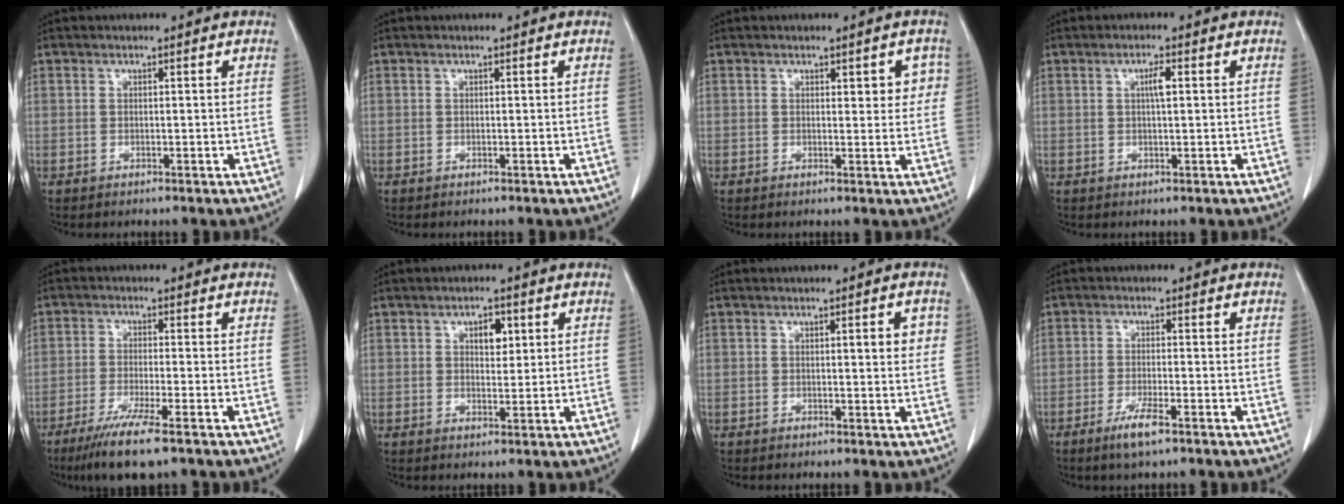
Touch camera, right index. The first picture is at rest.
{"total": 0.0}
{"total": 3.5, "force": [1.2, 1.7, 2.9], "torque": [-0.023, 0.007, 0.013]}
{"total": 2.2, "force": [0.5, 0.3, 2.1], "torque": [-0.038, 0.003, 0.009]}
{"total": 8.0, "force": [-5.3, 0.0, 6.0], "torque": [-0.107, -0.022, -0.089]}
{"total": 3.3, "force": [1.3, 1.8, 2.4], "torque": [-0.036, 0.002, 0.020]}
{"total": 3.0, "force": [0.8, 0.7, 2.9], "torque": [-0.035, 0.002, 0.009]}
{"total": 4.2, "force": [-2.7, 0.3, 3.3], "torque": [-0.067, -0.008, -0.048]}